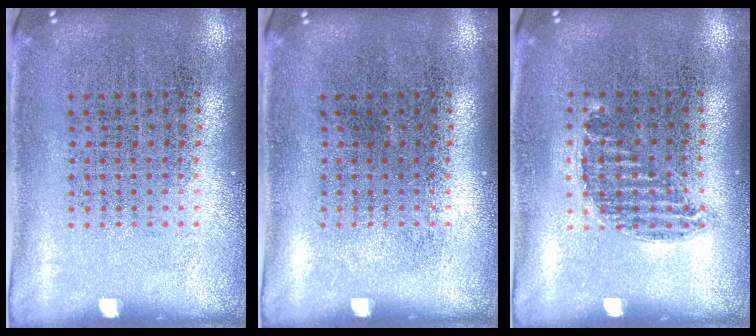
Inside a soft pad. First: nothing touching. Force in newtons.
{"total": 0.0}
{"total": 0.8, "press": 0.7, "slide": 0.5}